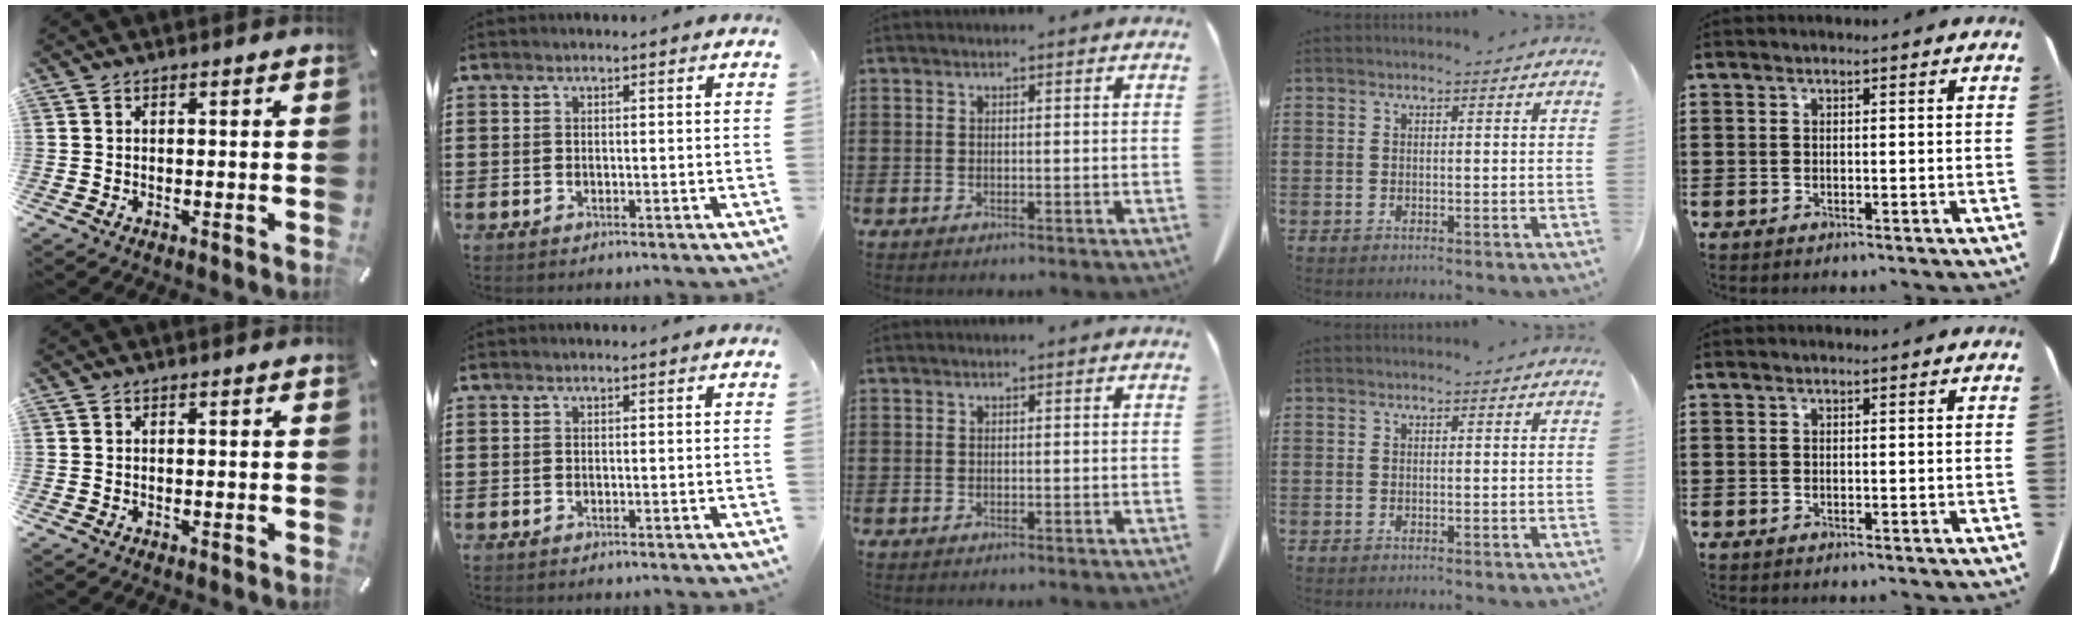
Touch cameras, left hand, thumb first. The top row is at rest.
{}